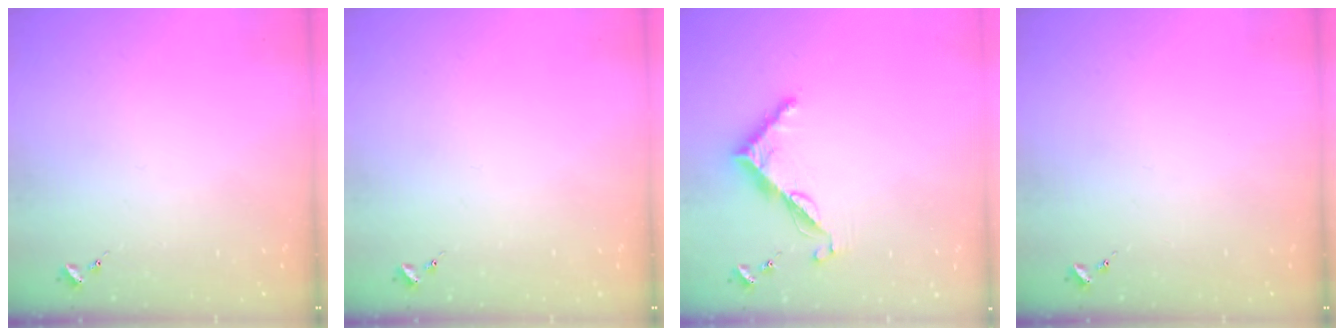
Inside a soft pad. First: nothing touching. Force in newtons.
{"total": 0.0}
{"total": 7.5, "press": 7.4, "slide": 0.6}
{"total": 0.0}